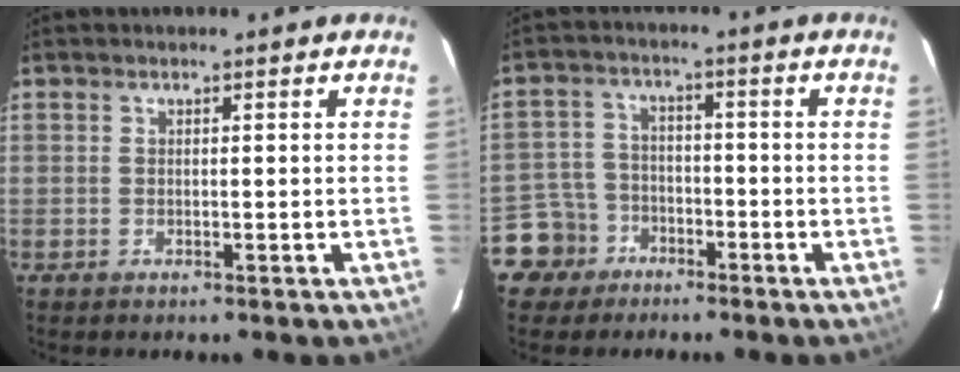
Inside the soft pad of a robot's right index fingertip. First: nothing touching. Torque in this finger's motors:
{"motor_torque": [-0.12, 0.05, -0.20, -0.18]}